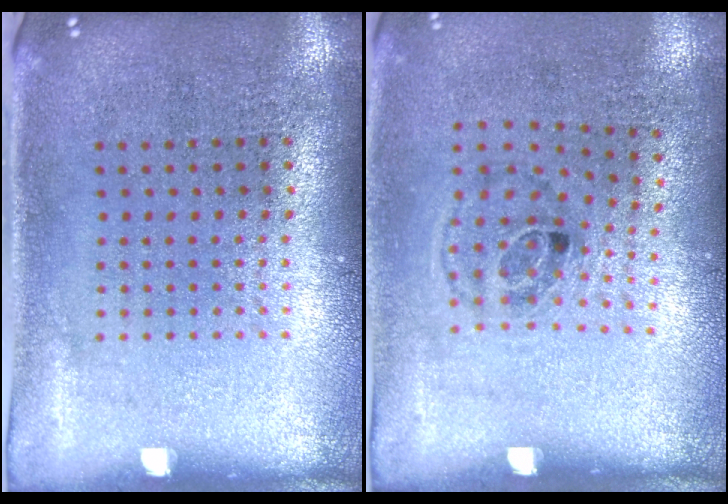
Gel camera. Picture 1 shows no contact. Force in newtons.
{"total": 1.1, "press": 0.7, "slide": 0.9}